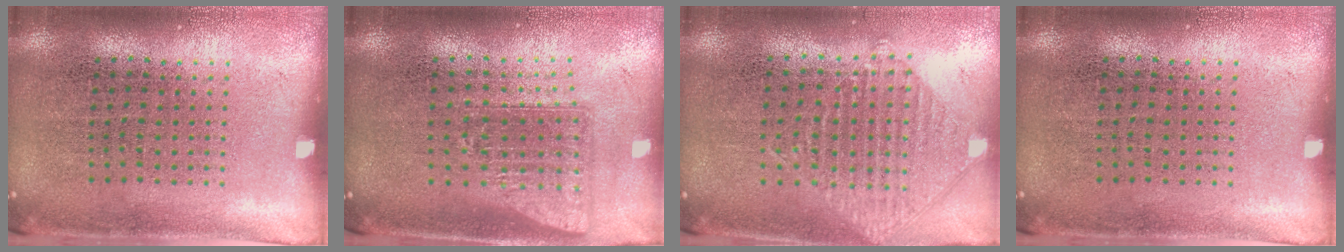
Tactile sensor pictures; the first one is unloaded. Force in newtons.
{"total": 1.6, "press": 1.2, "slide": 1.0}
{"total": 1.0, "press": 1.0, "slide": 0.1}
{"total": 0.0}